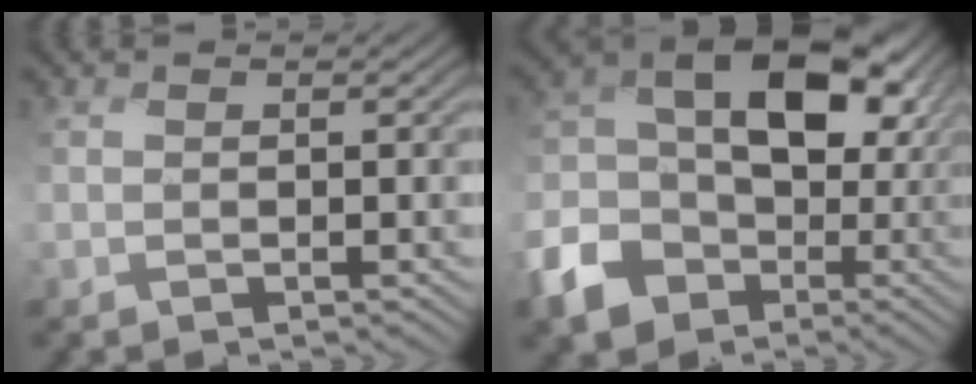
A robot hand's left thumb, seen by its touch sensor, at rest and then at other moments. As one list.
[{"total": 14.8, "force": [-3.6, 11.0, 9.3], "torque": [-0.196, -0.015, -0.070]}]